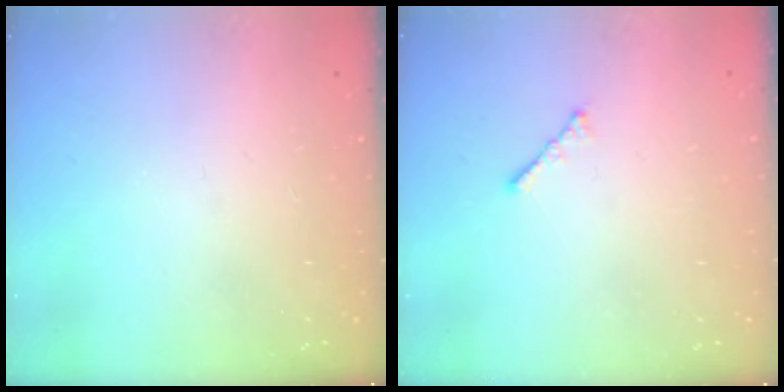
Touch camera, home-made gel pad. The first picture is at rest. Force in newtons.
{"total": 1.7, "press": 1.6, "slide": 0.5}